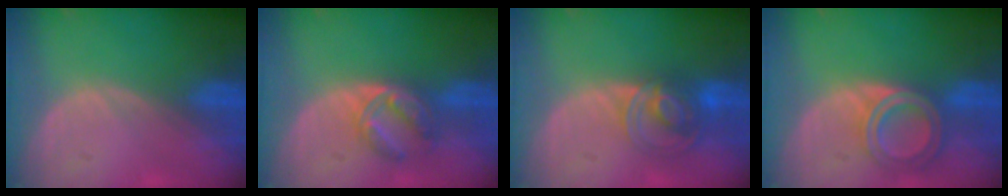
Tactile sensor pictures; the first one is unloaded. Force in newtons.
{"total": 5.9, "press": 5.5, "slide": 2.0}
{"total": 7.4, "press": 6.2, "slide": 4.2}
{"total": 6.5, "press": 5.8, "slide": 3.0}